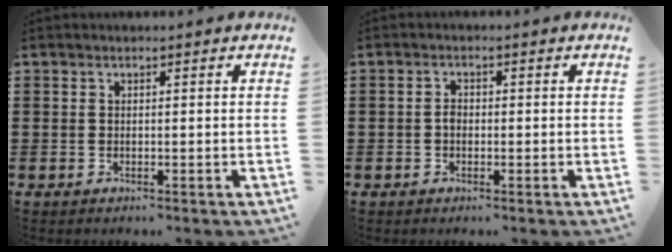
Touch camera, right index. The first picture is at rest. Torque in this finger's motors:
{"motor_torque": [0.44, -0.35, 0.22, 0.03]}